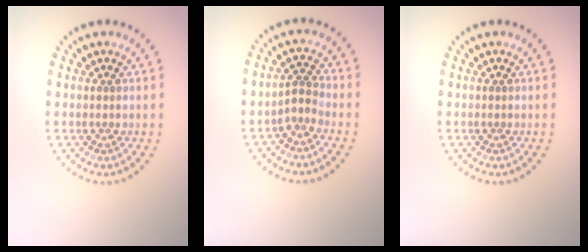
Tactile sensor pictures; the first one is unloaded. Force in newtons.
{"total": 1.8, "press": 1.1, "slide": 1.4}
{"total": 0.0}